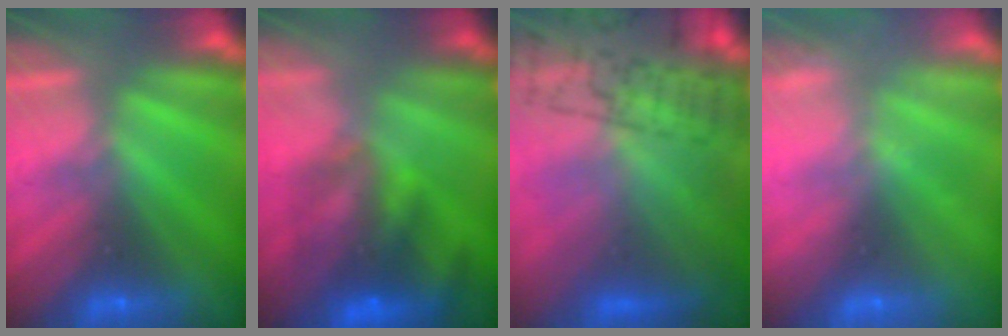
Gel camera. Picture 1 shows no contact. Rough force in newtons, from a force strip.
{"total": 6.3}
{"total": 7.4}
{"total": 2.3}